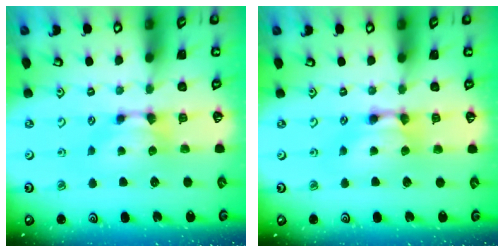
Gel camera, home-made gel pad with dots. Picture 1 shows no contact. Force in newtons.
{"total": 2.1, "press": 2.1, "slide": 0.1}